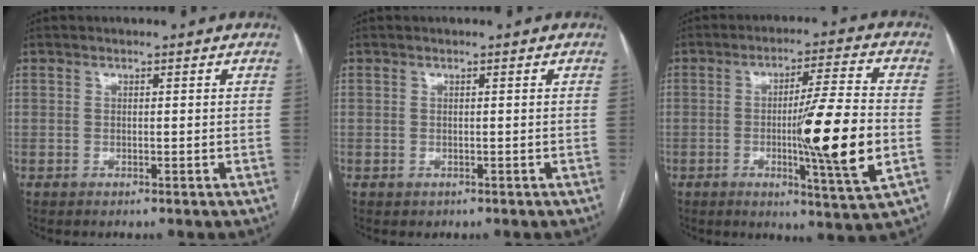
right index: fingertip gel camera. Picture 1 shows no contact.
{"total": 0.0}
{"total": 14.7, "force": [-2.4, -0.4, 14.5], "torque": [-0.225, -0.018, -0.041]}